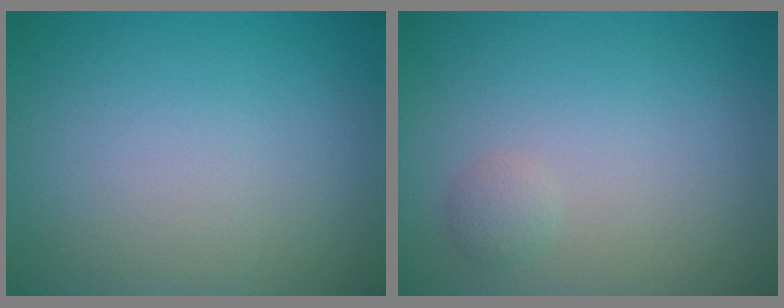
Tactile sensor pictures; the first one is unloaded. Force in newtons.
{"total": 1.0, "press": 1.0, "slide": 0.1}